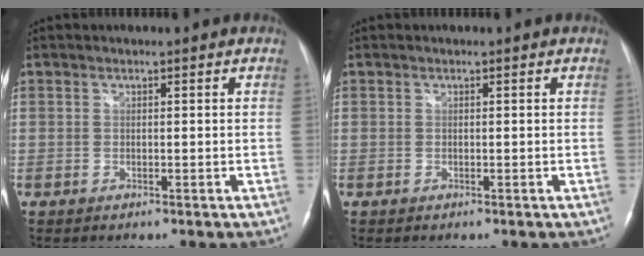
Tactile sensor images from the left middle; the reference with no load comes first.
{"total": 0.0}